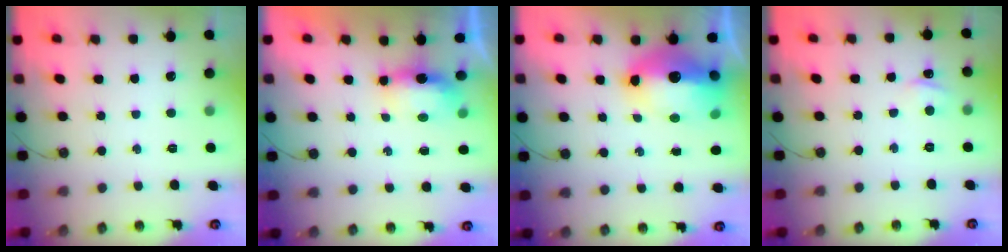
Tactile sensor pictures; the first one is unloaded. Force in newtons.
{"total": 5.9, "press": 5.8, "slide": 0.7}
{"total": 20.3, "press": 16.3, "slide": 12.0}
{"total": 1.9, "press": 1.9, "slide": 0.2}